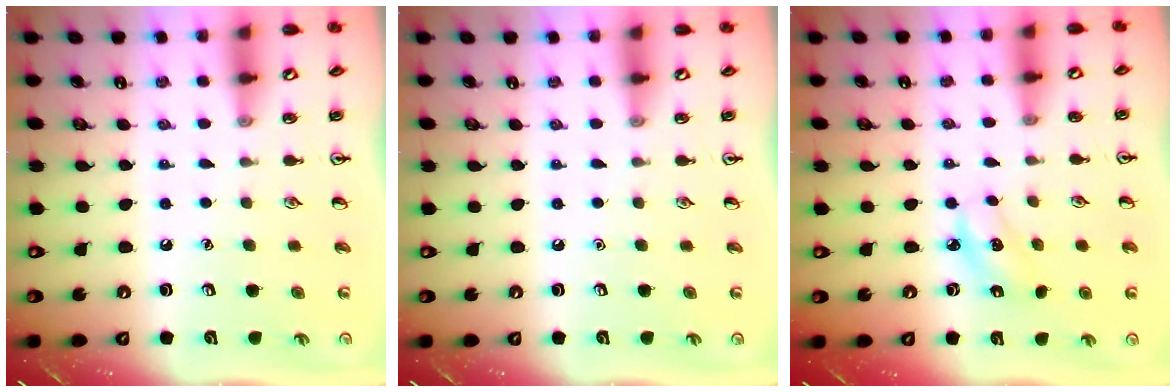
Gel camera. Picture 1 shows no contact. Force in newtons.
{"total": 0.0}
{"total": 3.3, "press": 3.2, "slide": 0.5}